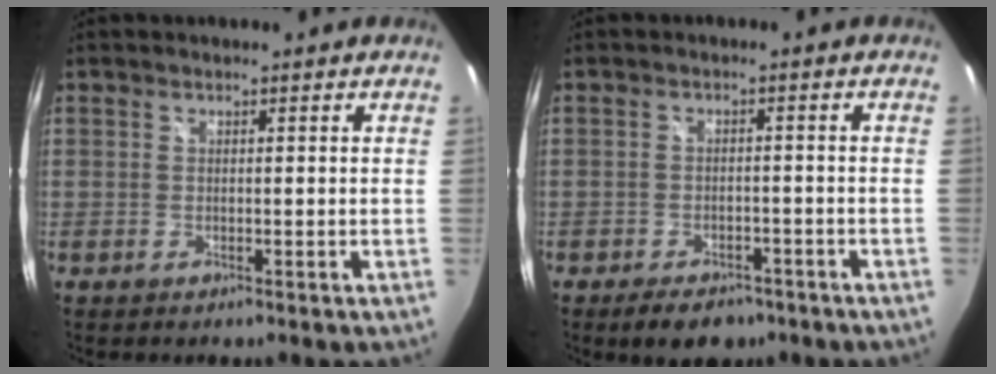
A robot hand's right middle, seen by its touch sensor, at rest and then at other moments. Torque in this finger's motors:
{"motor_torque": [0.53, -0.54, 0.05, 0.06]}